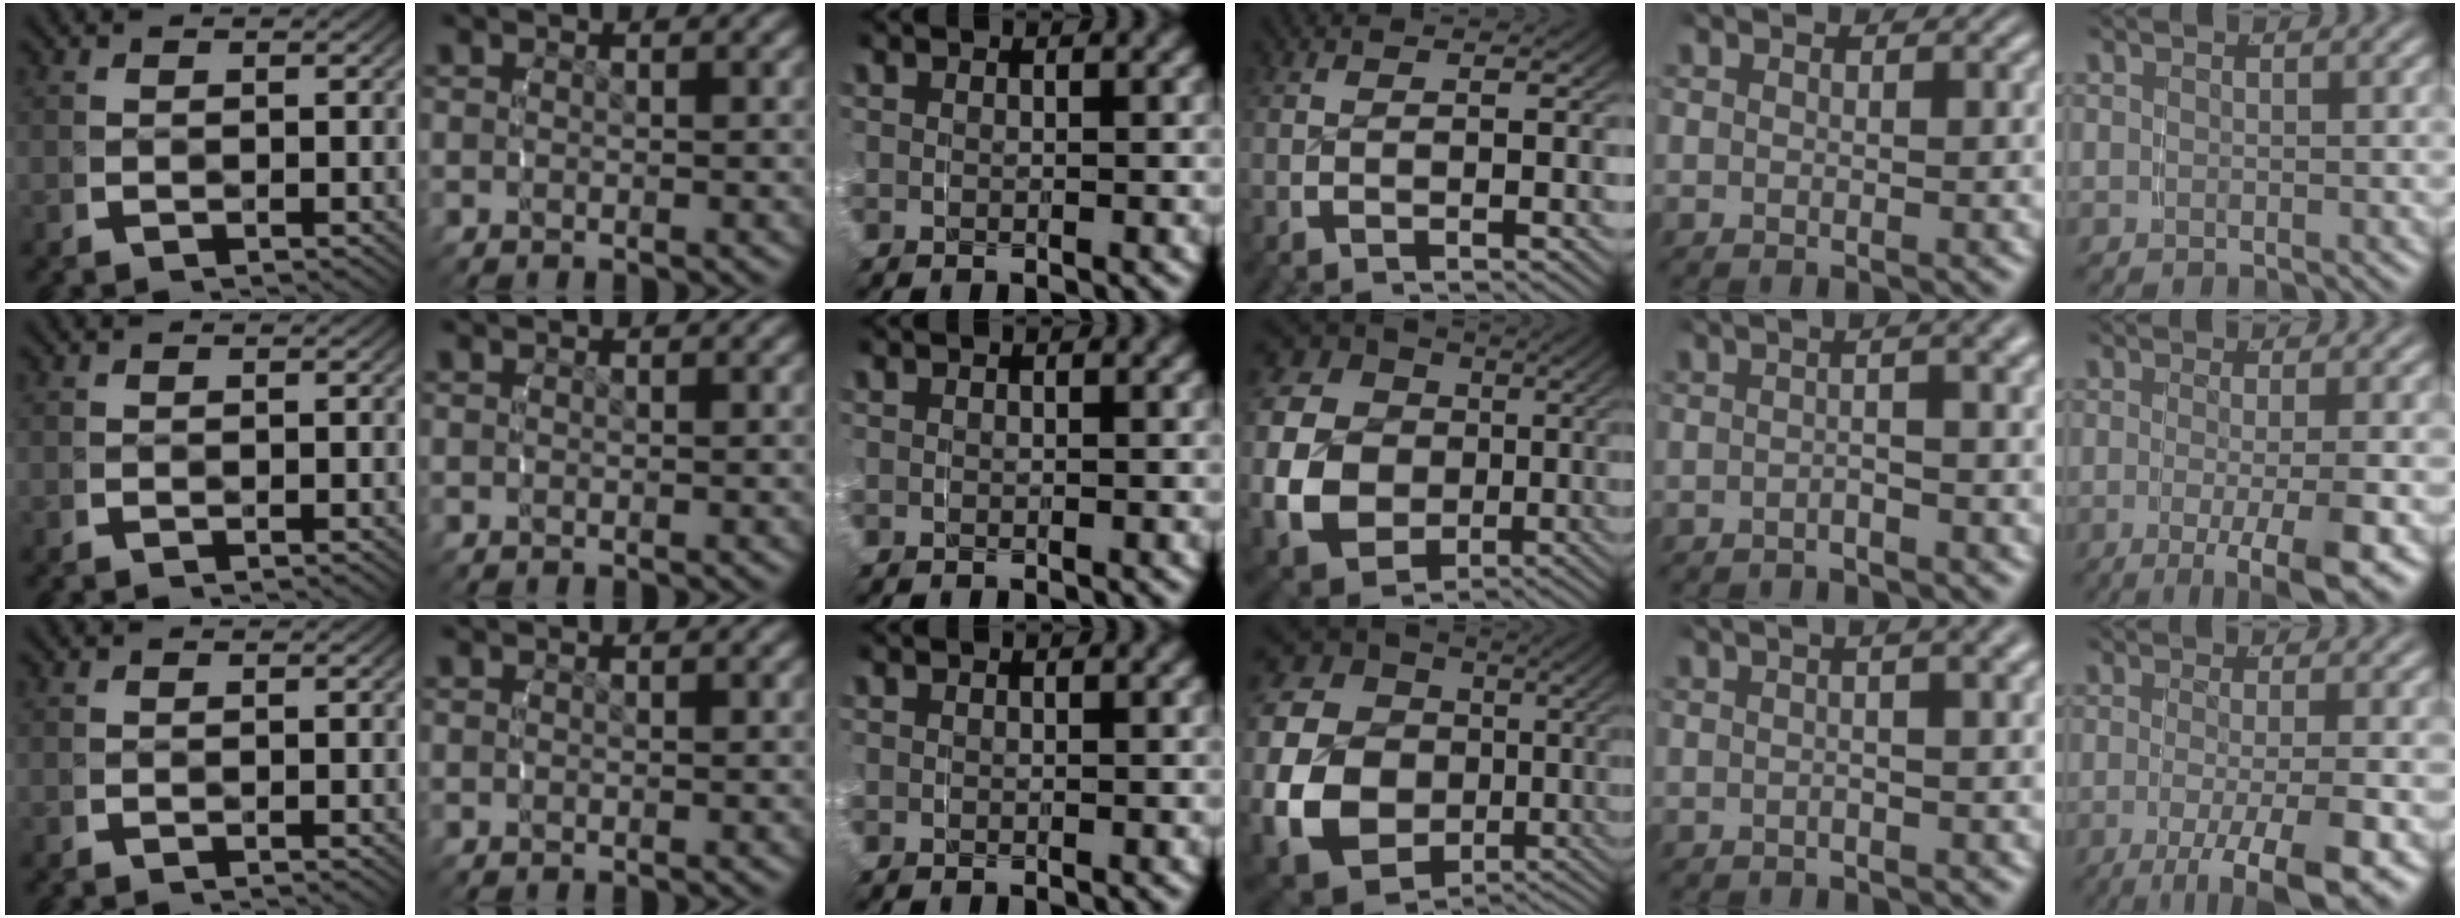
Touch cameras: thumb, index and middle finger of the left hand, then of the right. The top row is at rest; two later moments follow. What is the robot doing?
{"motion": "grasp_and_lifting", "object": "towel"}